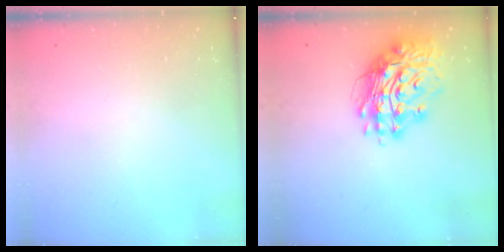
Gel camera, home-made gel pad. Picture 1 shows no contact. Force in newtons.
{"total": 16.0, "press": 15.9, "slide": 2.1}